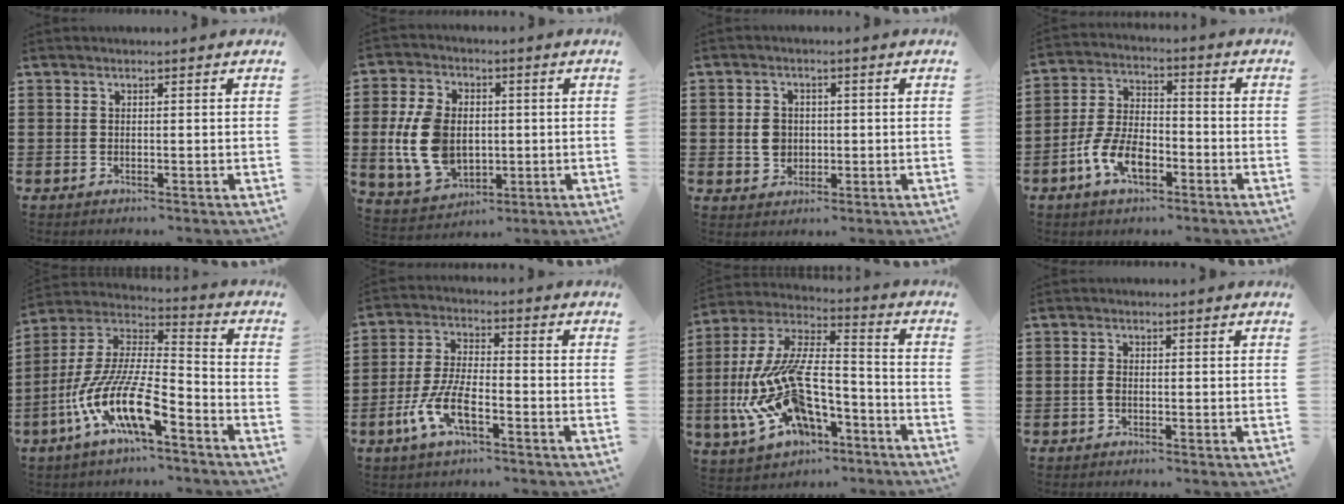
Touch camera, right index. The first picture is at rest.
{"total": 10.7, "force": [-0.5, 7.4, 7.7], "torque": [-0.191, 0.010, -0.013]}
{"total": 3.8, "force": [-0.1, 3.3, 2.0], "torque": [-0.039, 0.006, -0.006]}
{"total": 8.2, "force": [-3.9, 3.9, 6.0], "torque": [-0.147, -0.004, -0.078]}
{"total": 13.7, "force": [-8.6, 3.0, 10.2], "torque": [-0.234, -0.010, -0.172]}
{"total": 8.0, "force": [-3.9, 2.6, 6.5], "torque": [-0.154, -0.010, -0.077]}
{"total": 14.8, "force": [-5.9, 6.7, 11.7], "torque": [-0.274, -0.014, -0.115]}
{"total": 1.5, "force": [-0.4, 0.6, 1.2], "torque": [-0.032, -0.004, -0.011]}